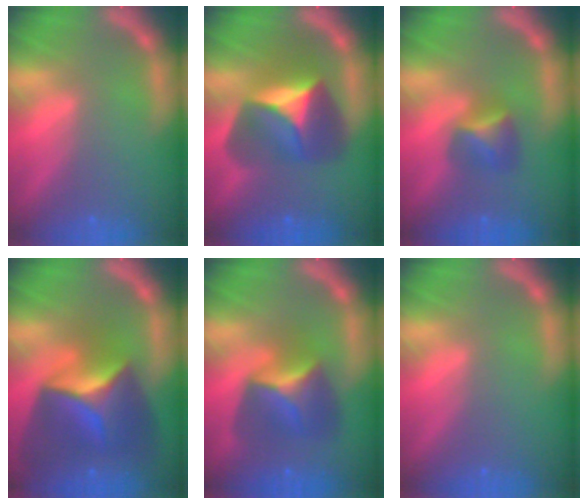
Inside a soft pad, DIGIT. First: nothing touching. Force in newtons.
{"total": 7.4}
{"total": 2.9}
{"total": 10.0}
{"total": 5.9}
{"total": 0.0}